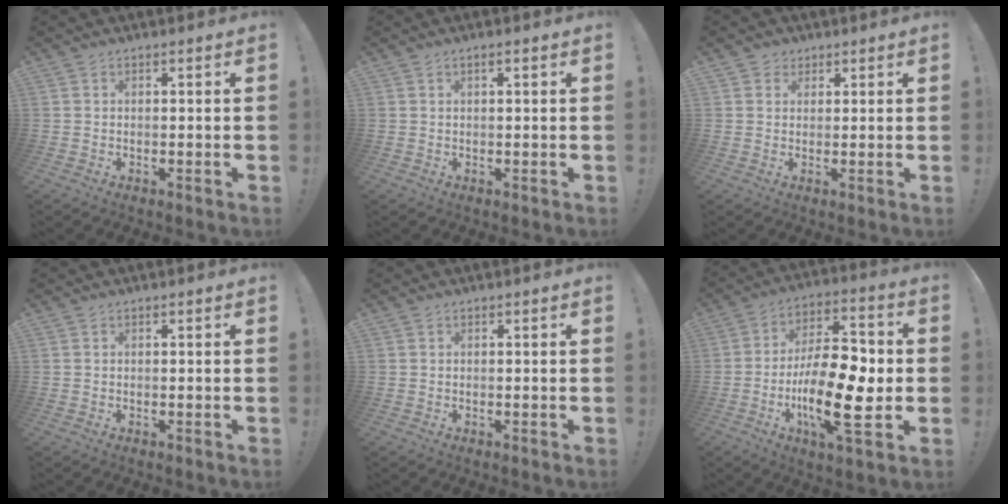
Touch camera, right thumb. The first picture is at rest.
{"total": 1.2, "force": [0.4, 0.1, 1.1], "torque": [-0.029, 0.003, 0.008]}
{"total": 2.8, "force": [1.6, 2.3, 0.4], "torque": [0.001, -0.007, 0.028]}
{"total": 0.0}
{"total": 0.0}
{"total": 21.3, "force": [-5.2, 8.3, 18.9], "torque": [-0.327, 0.023, -0.083]}